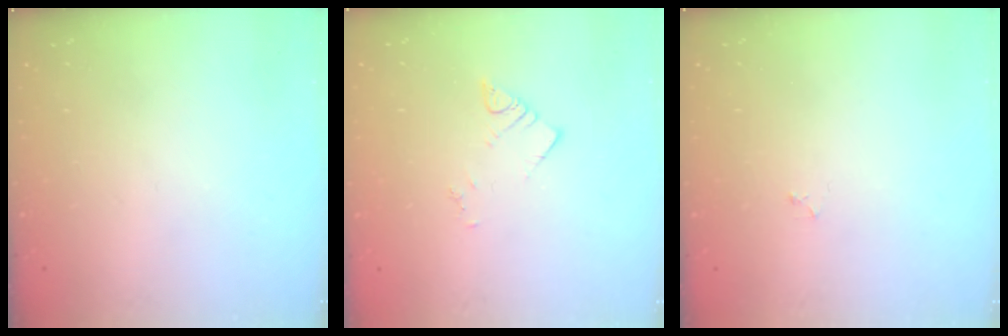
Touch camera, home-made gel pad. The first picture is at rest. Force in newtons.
{"total": 3.6, "press": 3.6, "slide": 0.1}
{"total": 2.2, "press": 2.1, "slide": 0.3}